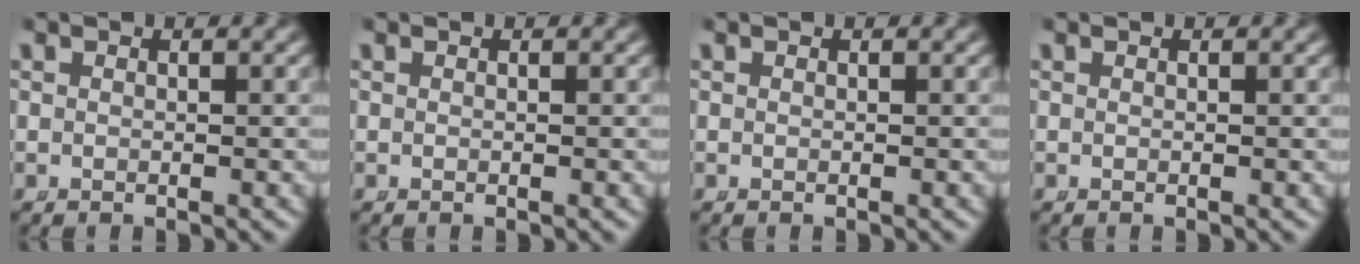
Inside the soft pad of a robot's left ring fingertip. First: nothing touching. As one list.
[{"total": 0.0}, {"total": 0.0}, {"total": 0.0}]